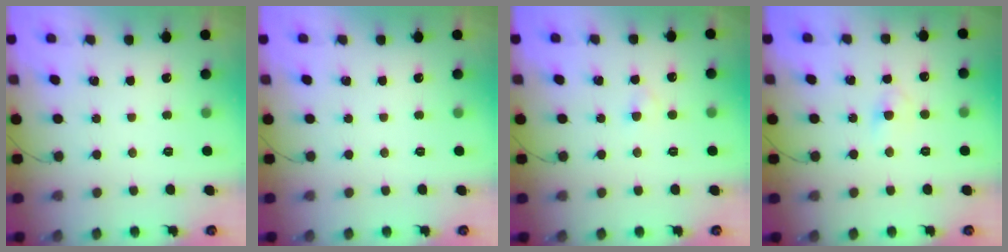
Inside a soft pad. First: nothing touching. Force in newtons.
{"total": 0.0}
{"total": 1.8, "press": 1.6, "slide": 0.9}
{"total": 3.2, "press": 3.0, "slide": 1.1}